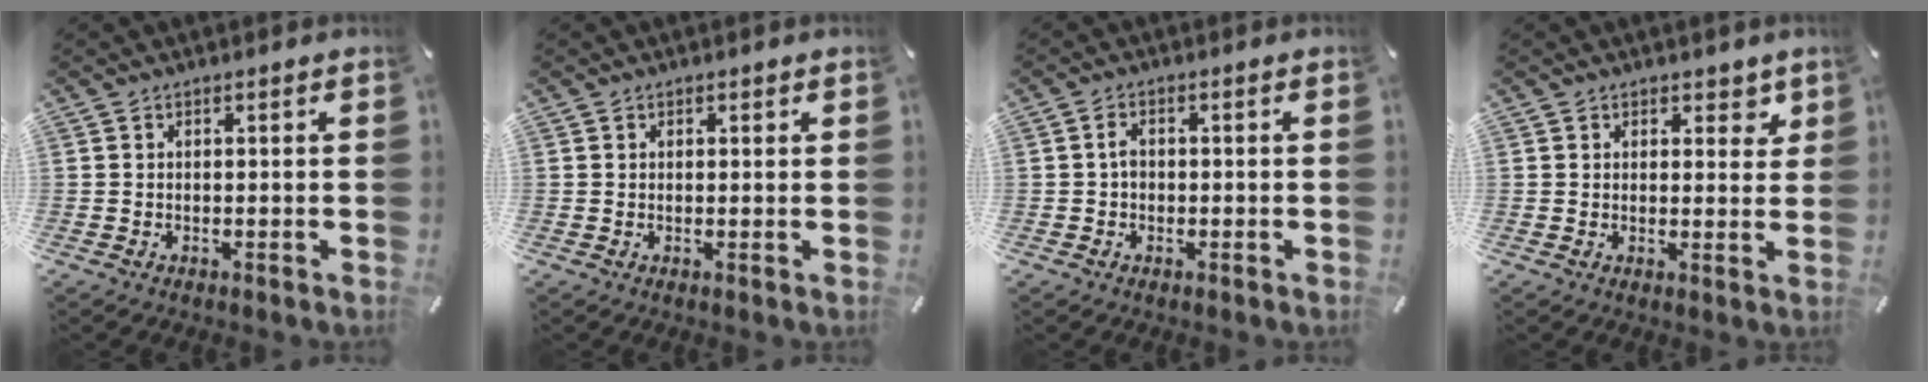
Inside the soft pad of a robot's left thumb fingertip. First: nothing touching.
{"total": 0.8, "force": [0.4, 0.7, 0.1], "torque": [0.006, -0.001, 0.006]}
{"total": 2.1, "force": [-0.1, 1.5, 1.4], "torque": [-0.027, 0.005, -0.004]}
{"total": 3.8, "force": [2.3, 2.8, 1.3], "torque": [0.008, -0.010, 0.033]}